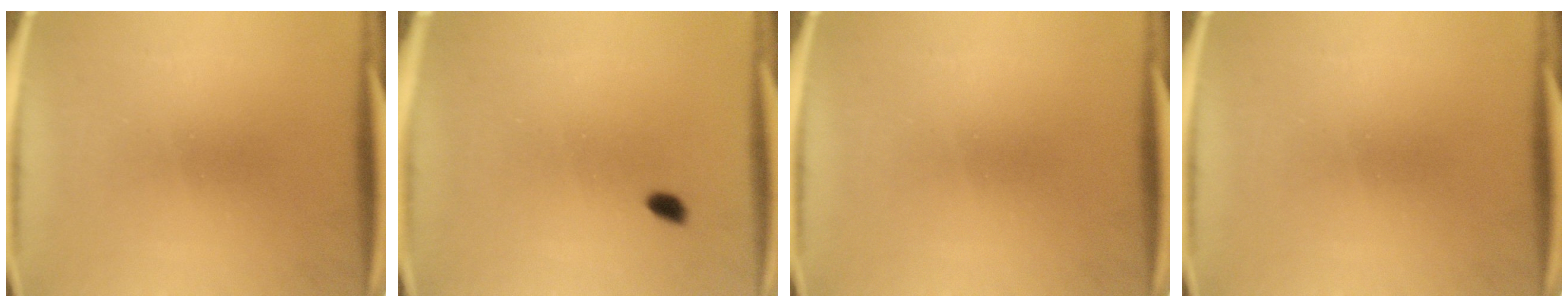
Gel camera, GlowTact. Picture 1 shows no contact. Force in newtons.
{"total": 1.4}
{"total": 0.0}
{"total": 0.0}